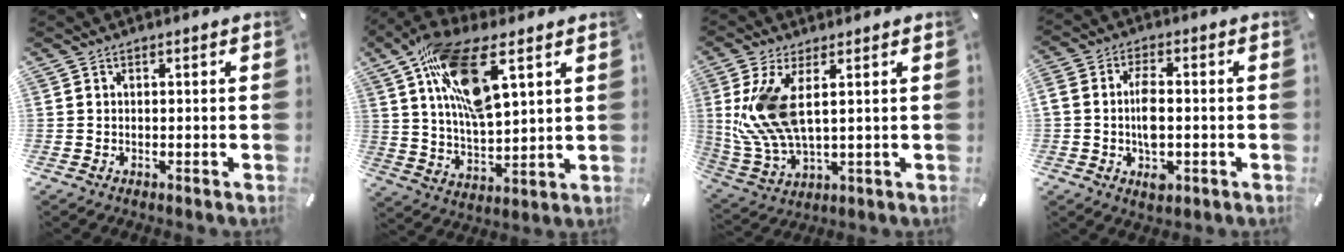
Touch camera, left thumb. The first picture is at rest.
{"total": 17.8, "force": [9.3, 7.0, 13.5], "torque": [-0.268, -0.031, 0.158]}
{"total": 12.6, "force": [3.3, 5.7, 10.7], "torque": [-0.246, -0.012, 0.061]}
{"total": 7.8, "force": [-1.1, 4.7, 6.2], "torque": [-0.102, 0.003, -0.020]}